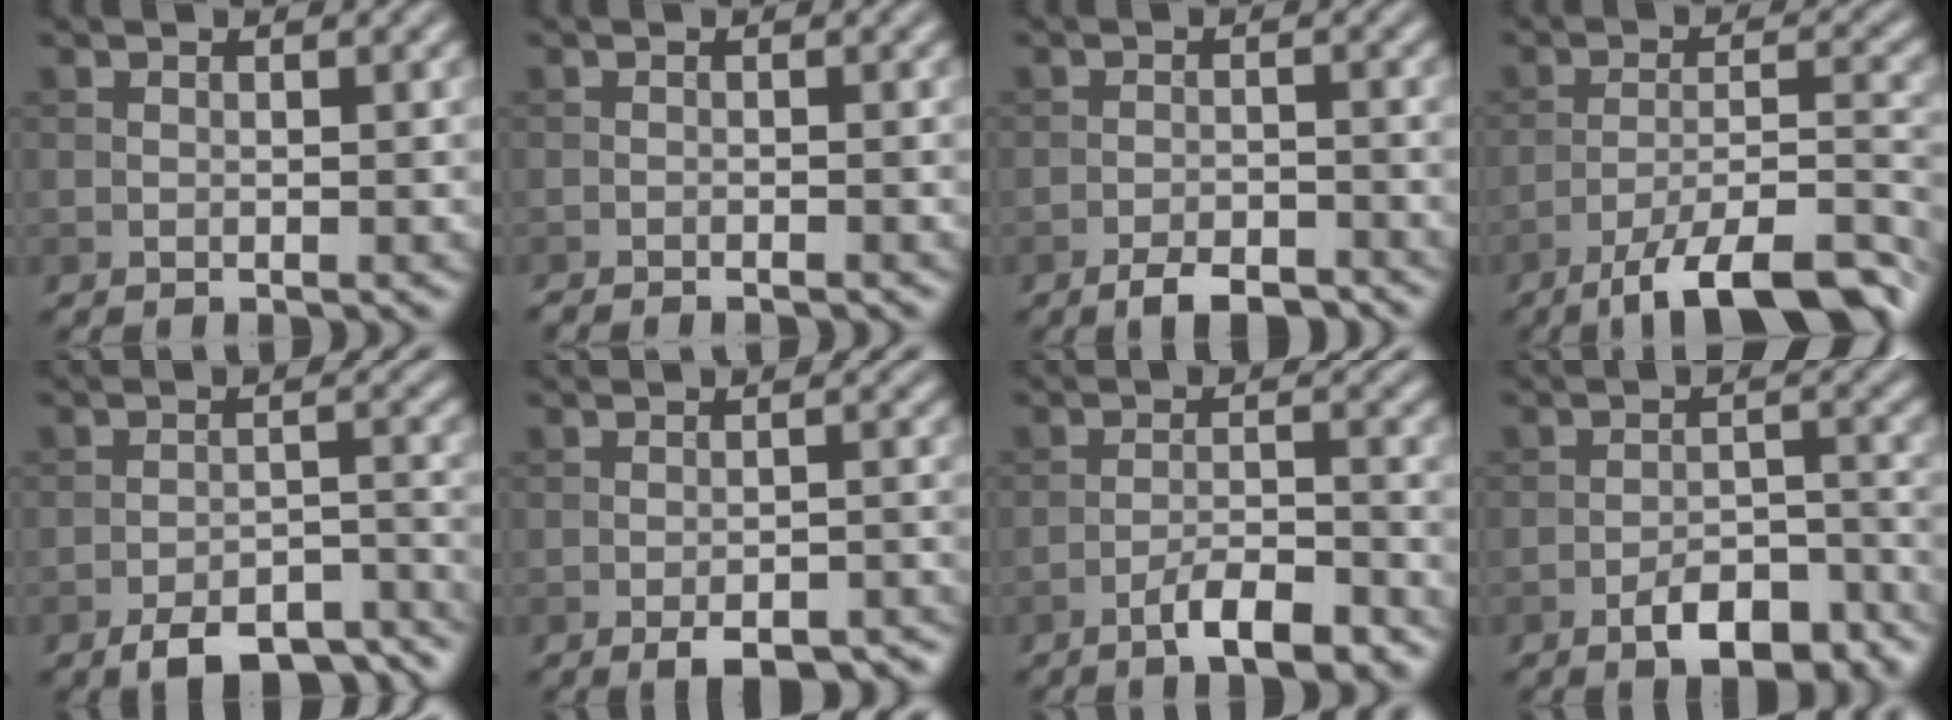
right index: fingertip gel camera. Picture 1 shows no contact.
{"total": 1.7, "force": [-1.6, 0.1, 0.6], "torque": [-0.011, -0.002, -0.028]}
{"total": 3.8, "force": [-3.0, 1.2, 2.0], "torque": [-0.031, 0.002, -0.053]}
{"total": 11.0, "force": [-8.1, 2.5, 7.0], "torque": [-0.111, 0.006, -0.131]}
{"total": 8.8, "force": [-6.9, 3.2, 4.4], "torque": [-0.061, -0.010, -0.101]}
{"total": 4.9, "force": [-3.4, 1.7, 3.1], "torque": [-0.046, -0.001, -0.040]}
{"total": 4.3, "force": [-2.9, 1.0, 3.1], "torque": [-0.054, 0.008, -0.052]}
{"total": 6.2, "force": [-4.2, 2.5, 3.9], "torque": [-0.057, 0.005, -0.064]}